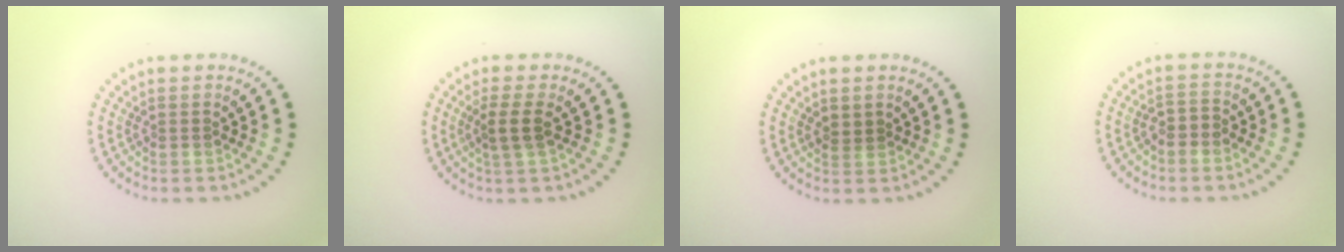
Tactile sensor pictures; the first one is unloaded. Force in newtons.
{"total": 2.2, "press": 1.9, "slide": 1.1}
{"total": 0.9, "press": 0.9, "slide": 0.4}
{"total": 1.7, "press": 1.3, "slide": 1.1}